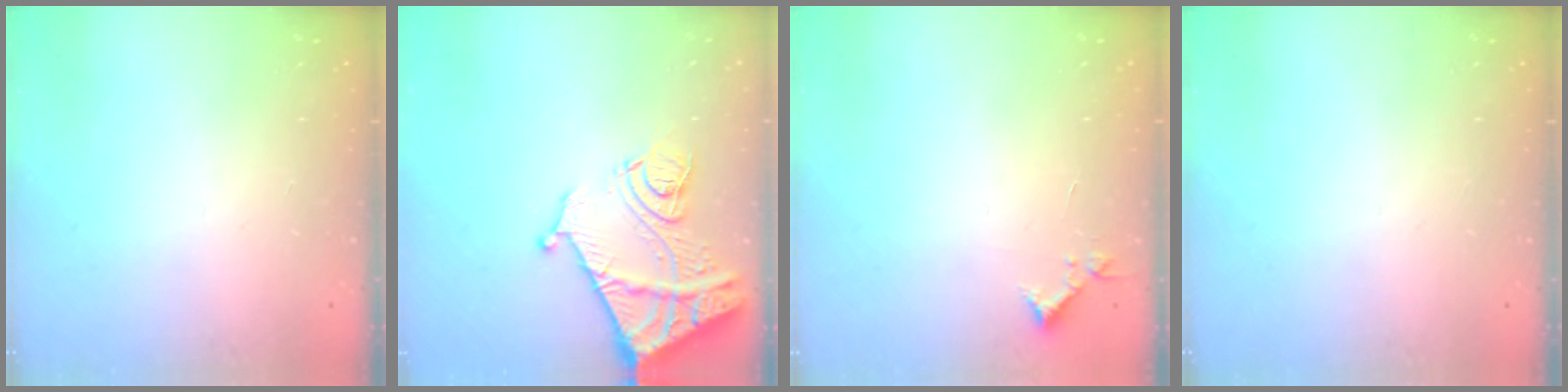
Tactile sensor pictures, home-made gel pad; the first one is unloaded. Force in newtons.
{"total": 17.2, "press": 17.1, "slide": 2.0}
{"total": 3.6, "press": 3.6, "slide": 0.5}
{"total": 0.0}